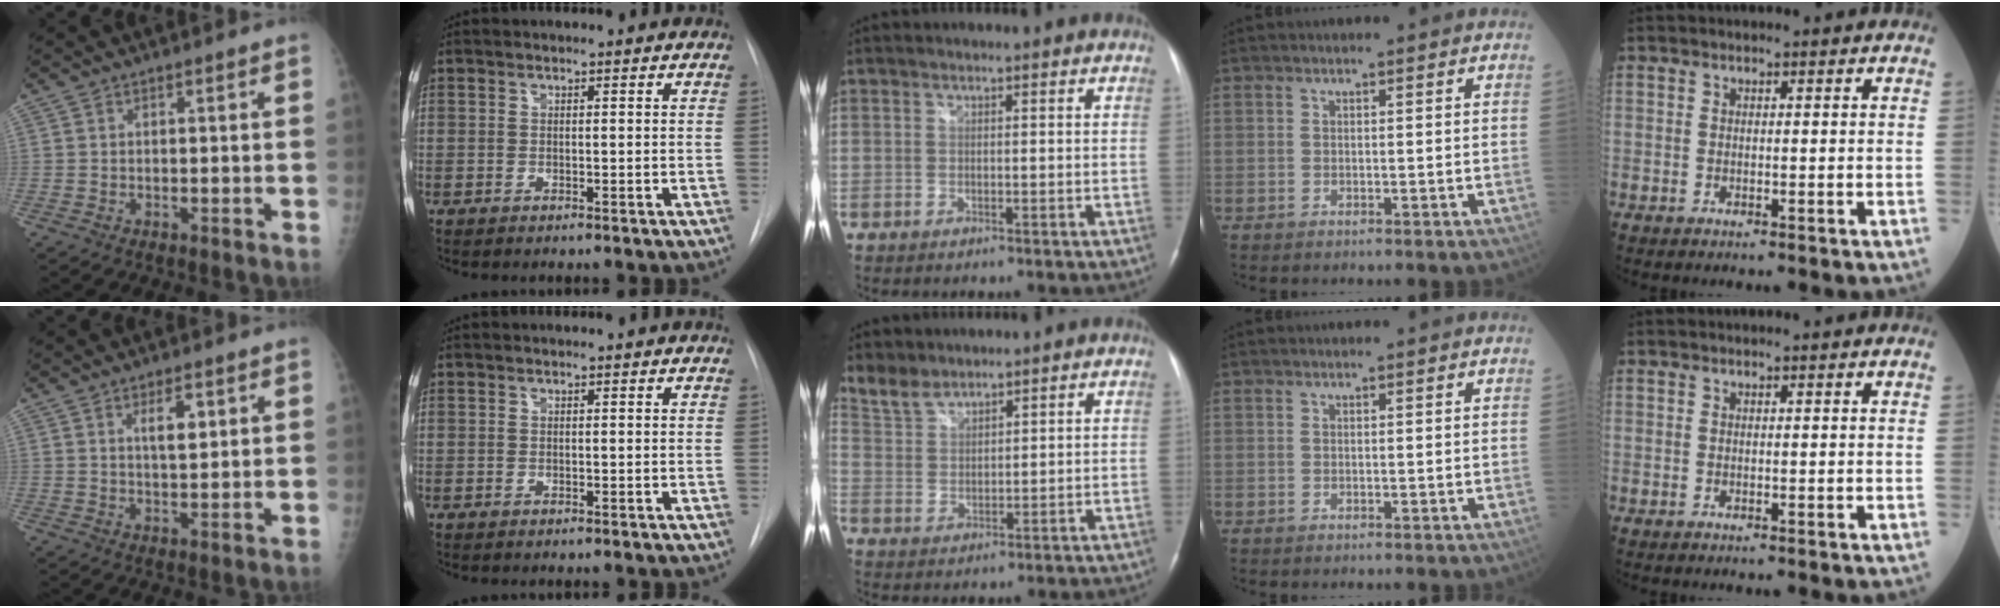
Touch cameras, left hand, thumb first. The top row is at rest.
{"thumb": {"total": 4.0, "force": [1.7, 1.5, 3.3], "torque": [-0.044, -0.008, 0.029]}, "middle": {"total": 4.5, "force": [4.1, 1.7, 0.5], "torque": [-0.015, 0.012, 0.089]}}